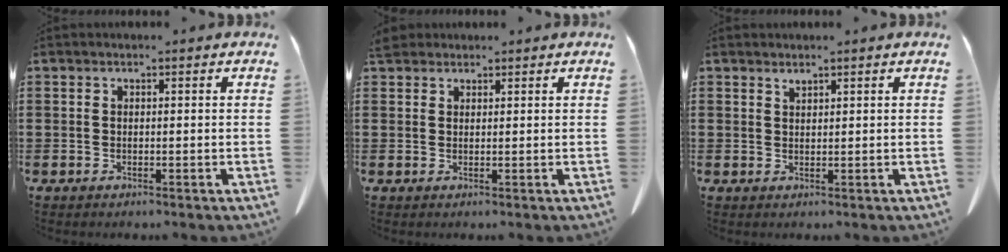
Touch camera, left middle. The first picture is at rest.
{"total": 2.3, "force": [1.9, 1.0, 0.7], "torque": [-0.021, 0.007, 0.038]}
{"total": 1.0, "force": [1.0, 0.2, 0.2], "torque": [-0.007, -0.001, 0.019]}